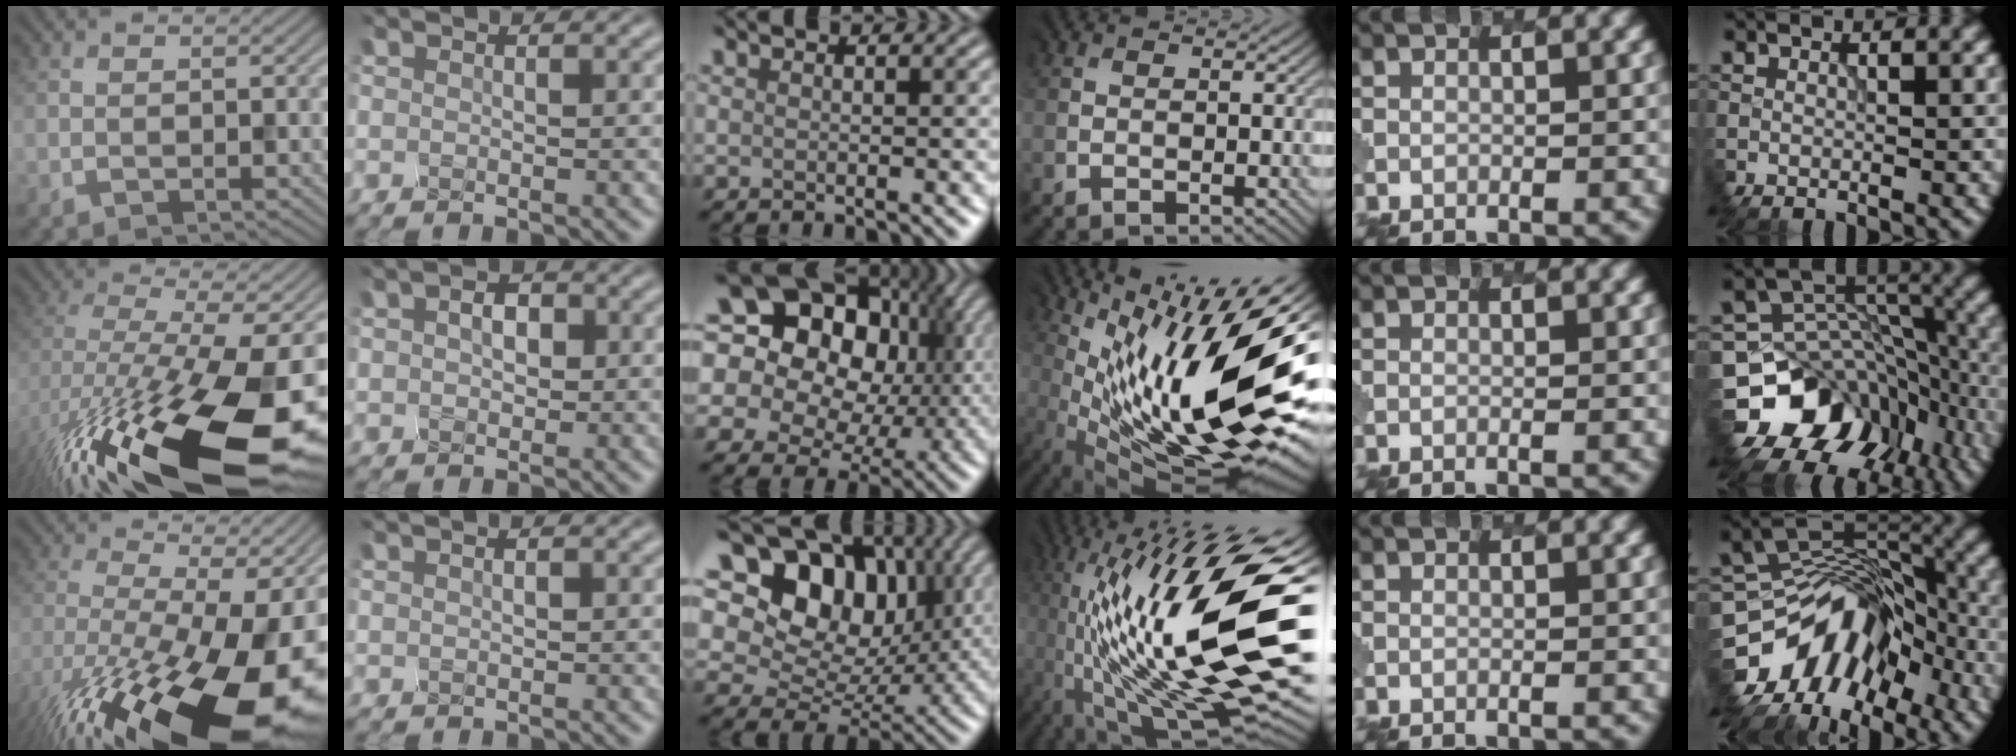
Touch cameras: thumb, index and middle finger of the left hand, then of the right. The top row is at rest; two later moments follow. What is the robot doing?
{"motion": "disassemble", "object": "battery cover"}